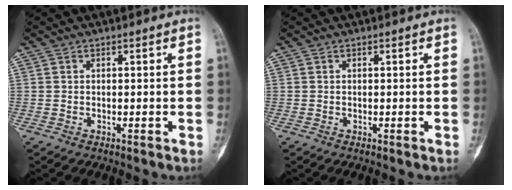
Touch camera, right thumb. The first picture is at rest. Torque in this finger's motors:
{"motor_torque": [0.02, 0.02, 0.03, -0.06, 0.00]}